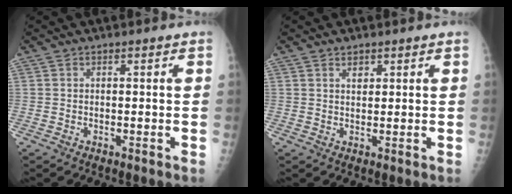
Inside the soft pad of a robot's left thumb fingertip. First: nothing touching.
{"total": 1.8, "force": [1.1, 1.0, 0.9], "torque": [-0.004, -0.006, 0.018]}